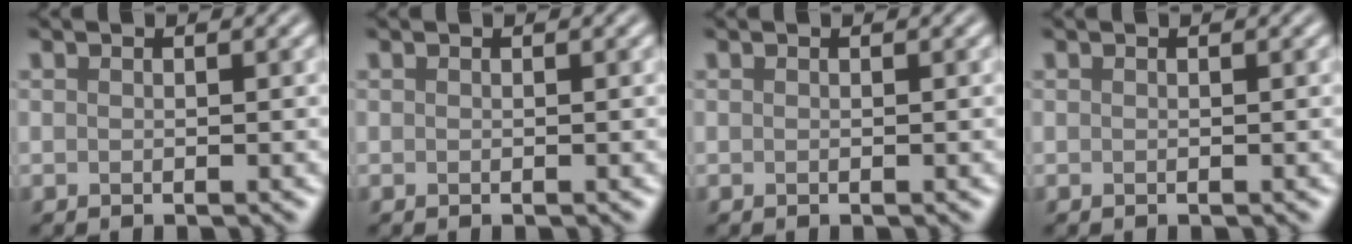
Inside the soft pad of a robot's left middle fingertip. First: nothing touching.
{"total": 0.0}
{"total": 0.0}
{"total": 0.0}